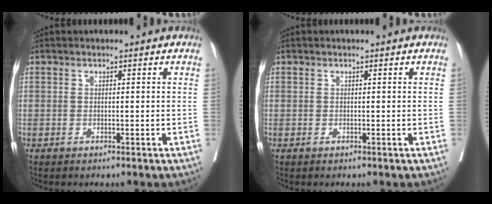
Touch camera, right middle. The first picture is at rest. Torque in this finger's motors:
{"motor_torque": [0.02, 0.00, -0.01, -0.01]}